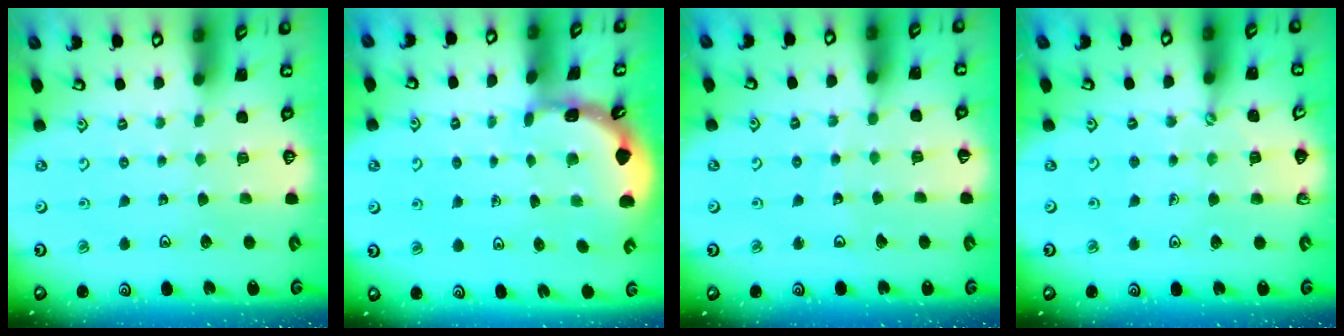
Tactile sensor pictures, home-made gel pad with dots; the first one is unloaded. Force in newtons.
{"total": 1.8, "press": 1.8, "slide": 0.1}
{"total": 3.3, "press": 3.3, "slide": 0.3}
{"total": 1.9, "press": 1.9, "slide": 0.2}